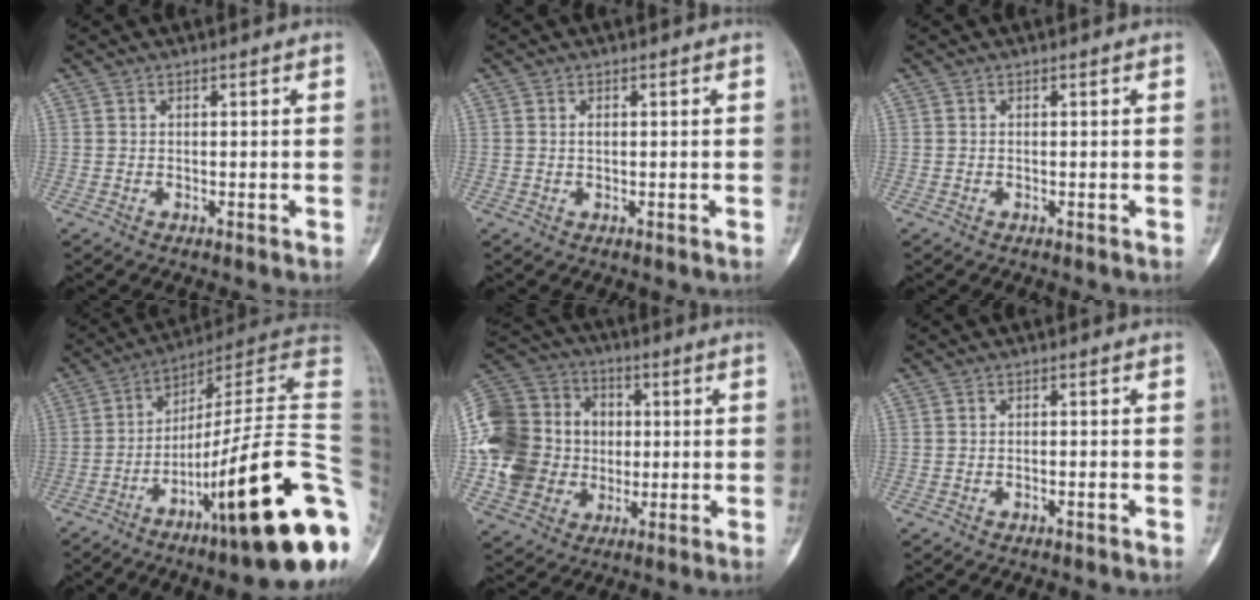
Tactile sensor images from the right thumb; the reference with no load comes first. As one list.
[{"total": 0.7, "force": [0.2, 0.3, 0.6], "torque": [-0.008, 0.003, 0.002]}, {"total": 0.0}, {"total": 28.9, "force": [-8.1, 4.8, 27.3], "torque": [-0.325, 0.051, -0.124]}, {"total": 21.3, "force": [-0.5, 18.3, 10.9], "torque": [-0.214, 0.034, 0.001]}, {"total": 0.8, "force": [-0.6, 0.2, 0.5], "torque": [-0.018, 0.010, -0.007]}]